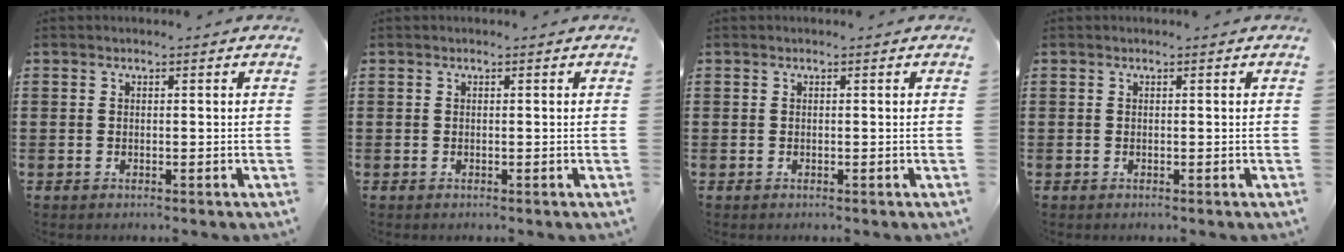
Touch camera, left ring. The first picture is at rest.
{"total": 0.0}
{"total": 0.0}
{"total": 0.0}